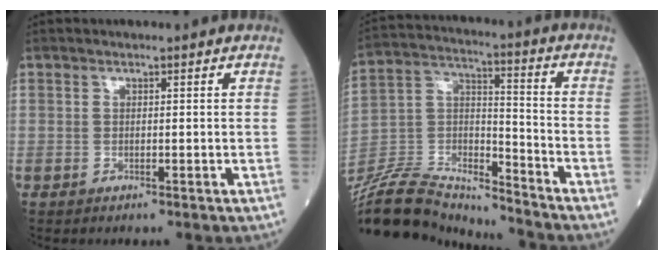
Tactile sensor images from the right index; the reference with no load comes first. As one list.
[{"total": 18.9, "force": [-18.5, 2.6, 3.4], "torque": [-0.076, 0.034, -0.318]}]